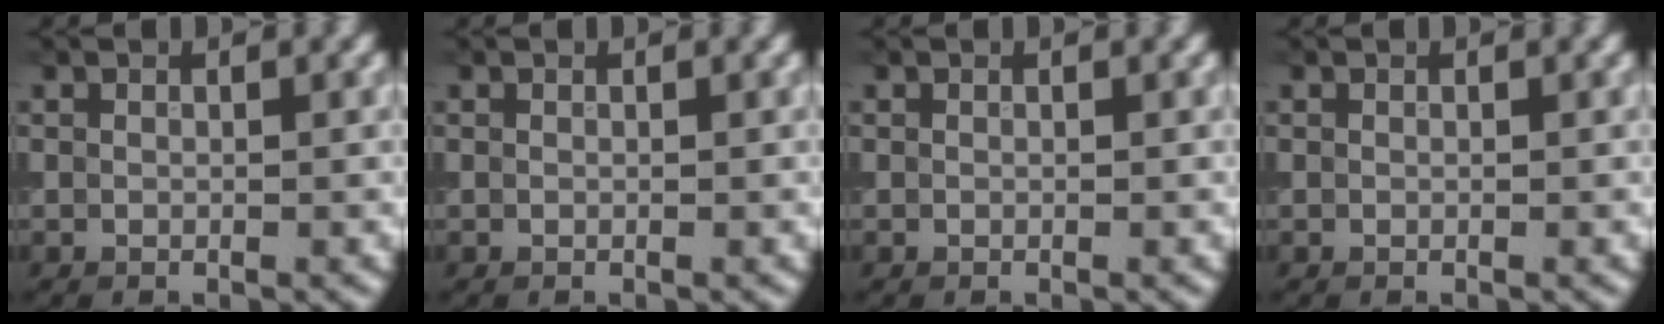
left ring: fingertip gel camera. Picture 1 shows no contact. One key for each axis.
{"total": 0.0}
{"total": 0.0}
{"total": 0.0}